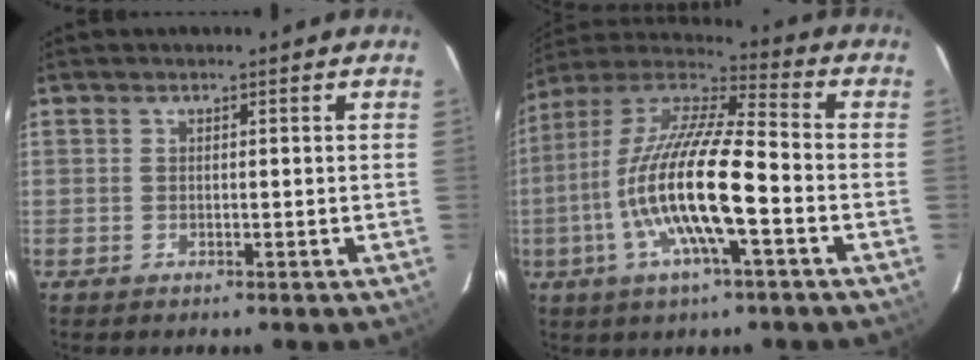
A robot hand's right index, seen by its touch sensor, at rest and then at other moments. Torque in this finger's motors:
{"motor_torque": [1.06, -0.51, 1.05, 0.21]}